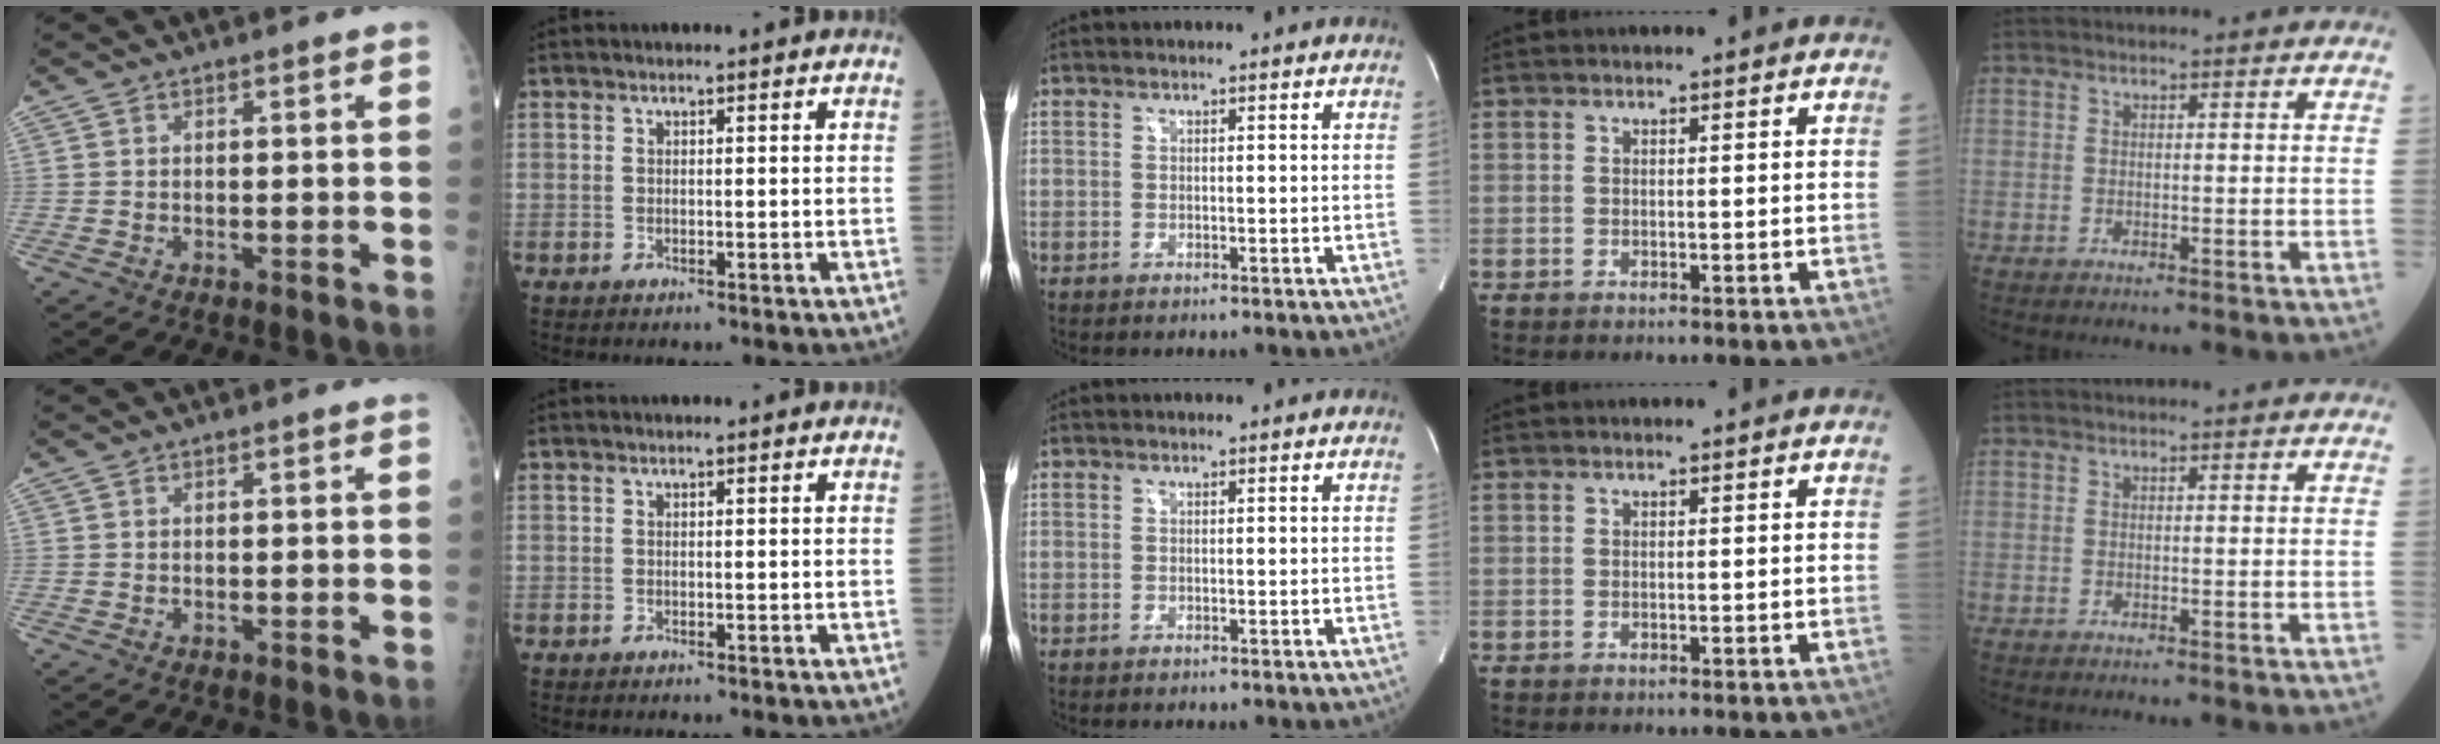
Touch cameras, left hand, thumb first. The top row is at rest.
{}